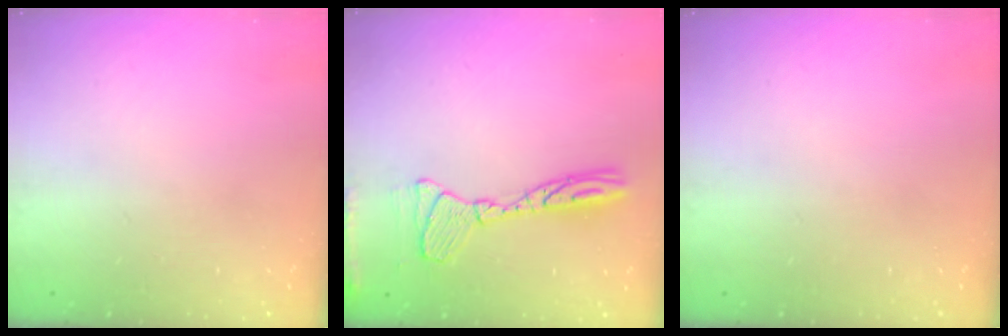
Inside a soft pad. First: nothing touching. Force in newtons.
{"total": 14.2, "press": 14.1, "slide": 1.2}
{"total": 0.0}